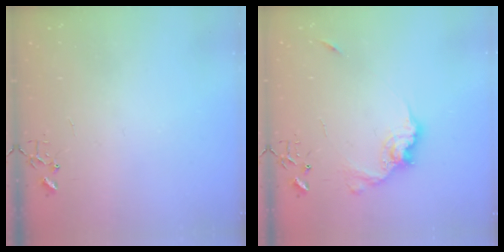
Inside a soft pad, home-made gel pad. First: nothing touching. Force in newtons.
{"total": 13.1, "press": 13.1, "slide": 1.0}